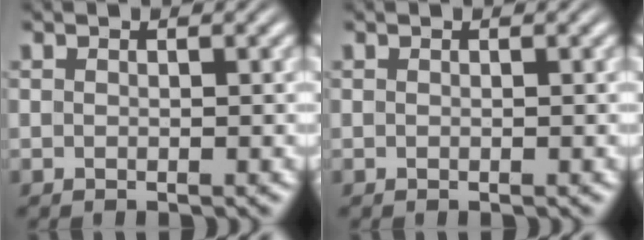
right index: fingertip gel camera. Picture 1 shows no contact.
{"total": 0.0}